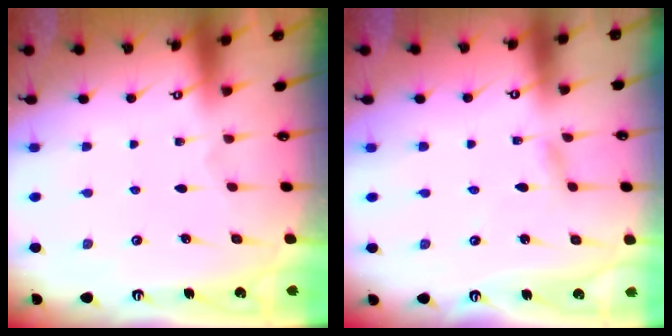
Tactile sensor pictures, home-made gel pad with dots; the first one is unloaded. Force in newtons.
{"total": 1.5, "press": 1.5, "slide": 0.1}